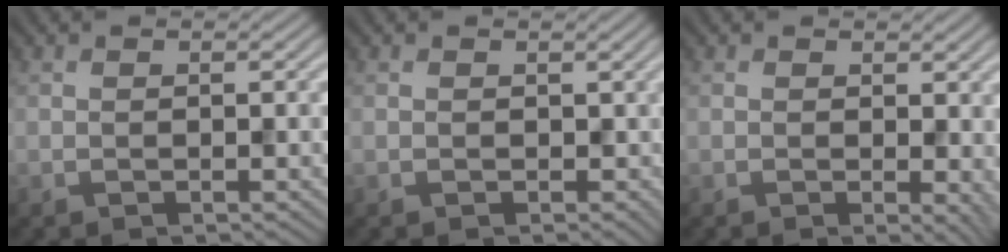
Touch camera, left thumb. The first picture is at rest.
{"total": 1.0, "force": [0.1, 1.0, 0.2], "torque": [-0.008, -0.003, -0.002]}
{"total": 2.5, "force": [0.3, 1.1, 2.2], "torque": [-0.025, -0.005, 0.005]}